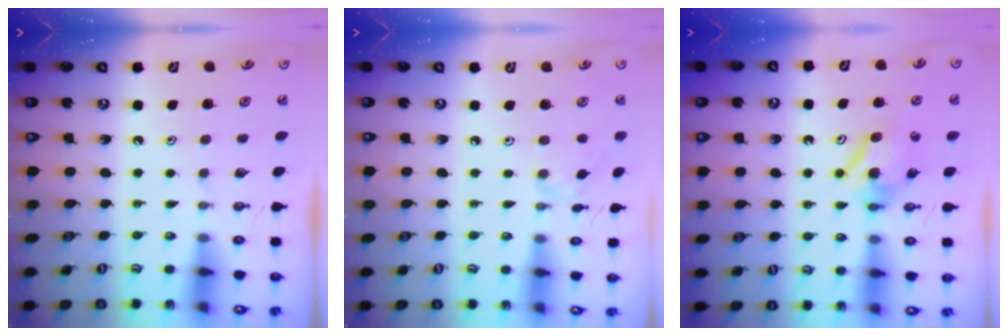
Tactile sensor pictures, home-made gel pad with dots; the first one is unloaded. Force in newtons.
{"total": 1.3, "press": 1.3, "slide": 0.4}
{"total": 7.6, "press": 7.6, "slide": 0.3}